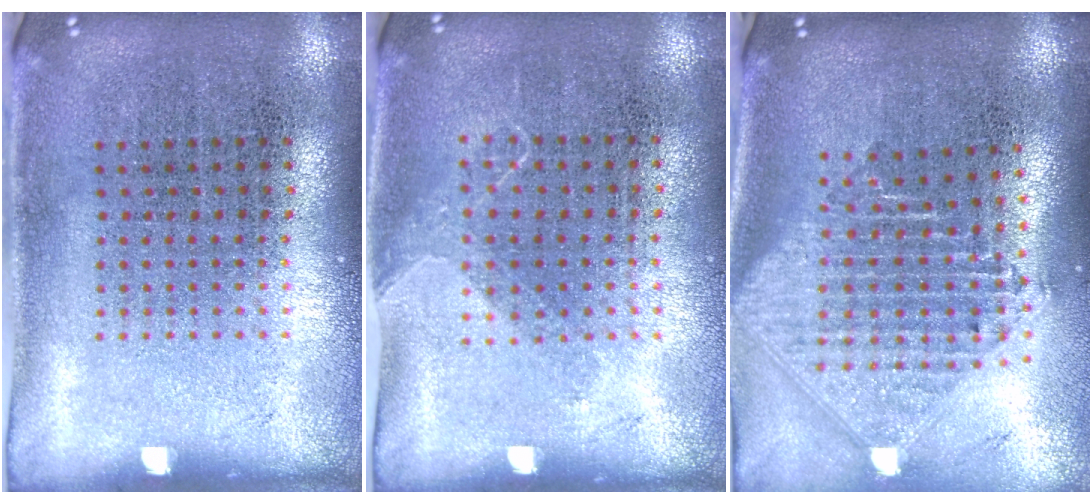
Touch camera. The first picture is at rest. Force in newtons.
{"total": 1.1, "press": 0.8, "slide": 0.7}
{"total": 2.3, "press": 1.8, "slide": 1.4}